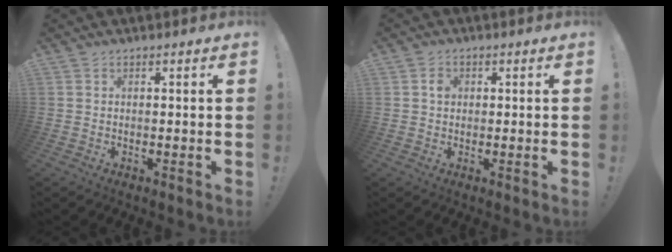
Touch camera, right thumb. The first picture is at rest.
{"total": 2.3, "force": [0.1, 1.9, 1.3], "torque": [-0.014, 0.003, -0.003]}